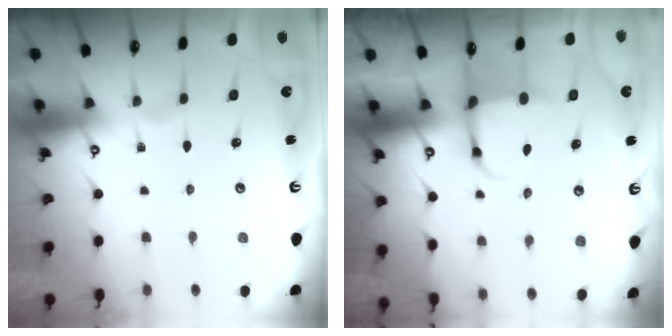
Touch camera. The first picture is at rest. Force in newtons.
{"total": 3.8, "press": 3.7, "slide": 1.1}